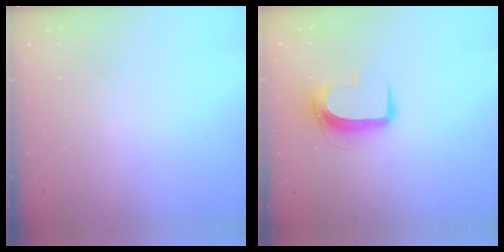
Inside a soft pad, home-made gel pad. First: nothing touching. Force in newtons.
{"total": 9.7, "press": 9.7, "slide": 0.4}